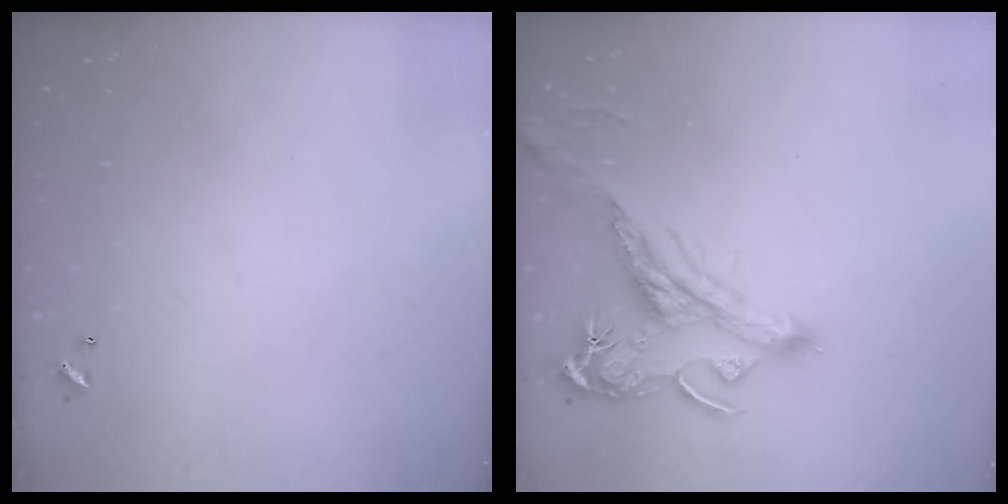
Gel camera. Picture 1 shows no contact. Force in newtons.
{"total": 1.4, "press": 0.8, "slide": 1.1}